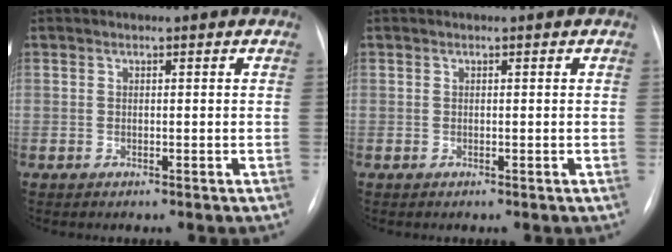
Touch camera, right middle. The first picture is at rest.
{"total": 0.0}